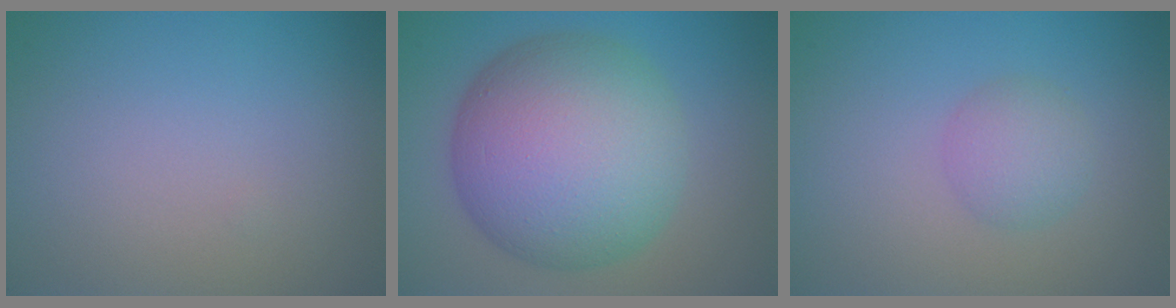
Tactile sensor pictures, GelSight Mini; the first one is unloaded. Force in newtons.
{"total": 13.9, "press": 13.9, "slide": 0.4}
{"total": 2.5, "press": 2.4, "slide": 0.2}